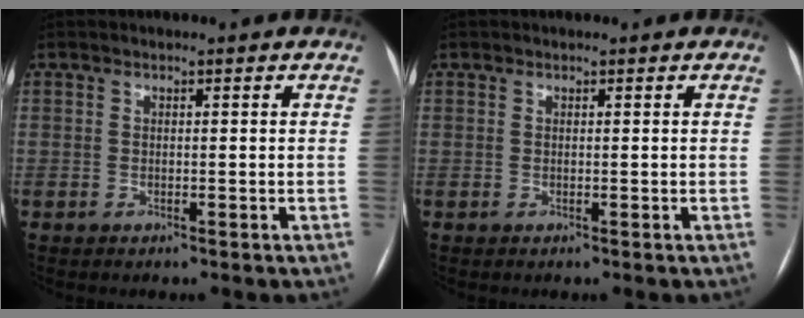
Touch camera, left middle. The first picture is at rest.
{"total": 0.0}